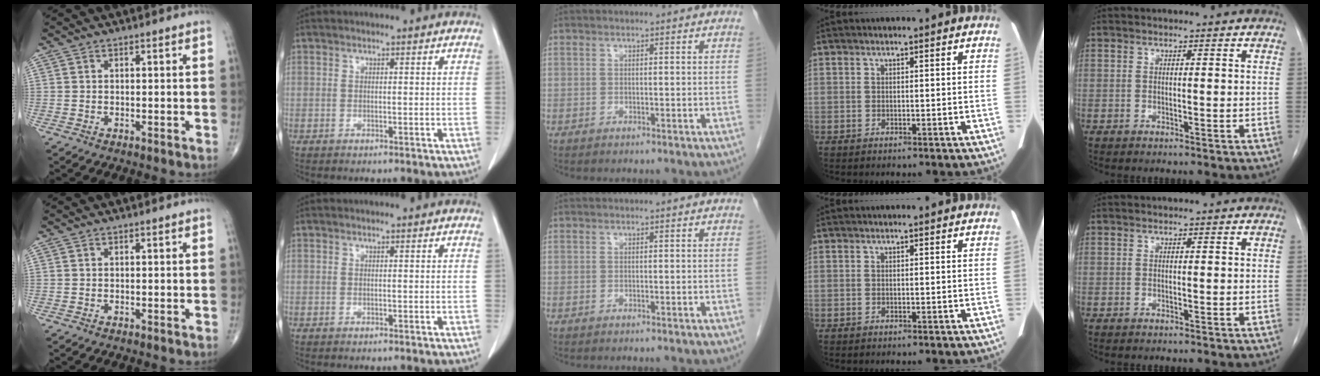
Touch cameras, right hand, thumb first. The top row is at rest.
{}